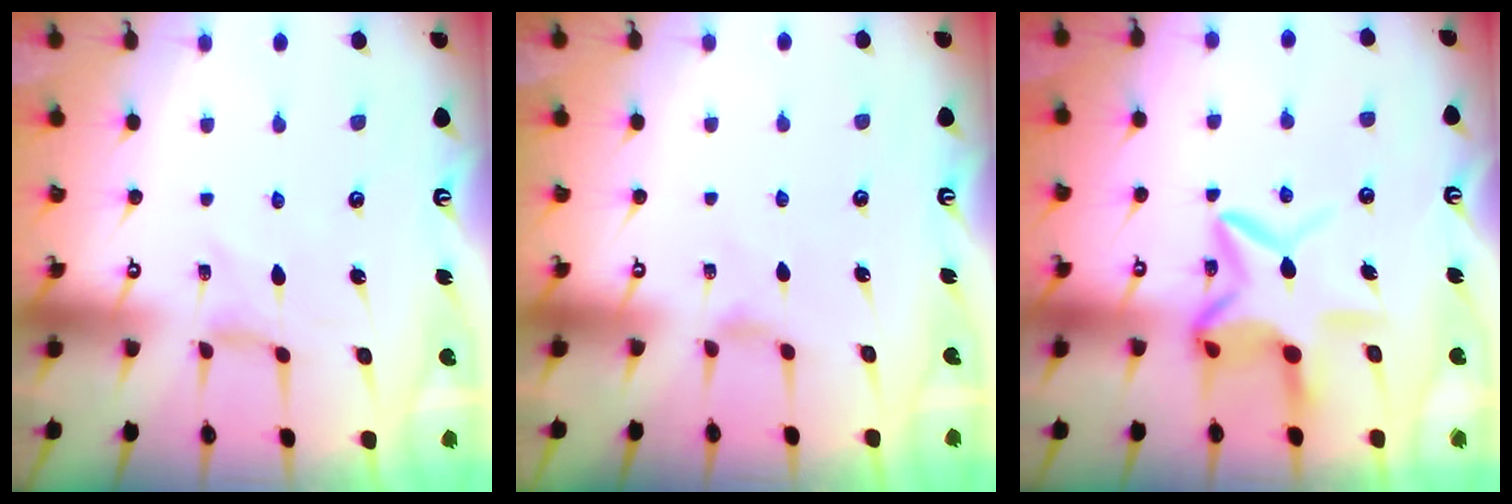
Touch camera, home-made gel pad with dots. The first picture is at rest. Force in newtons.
{"total": 1.7, "press": 1.7, "slide": 0.4}
{"total": 12.1, "press": 12.0, "slide": 1.0}